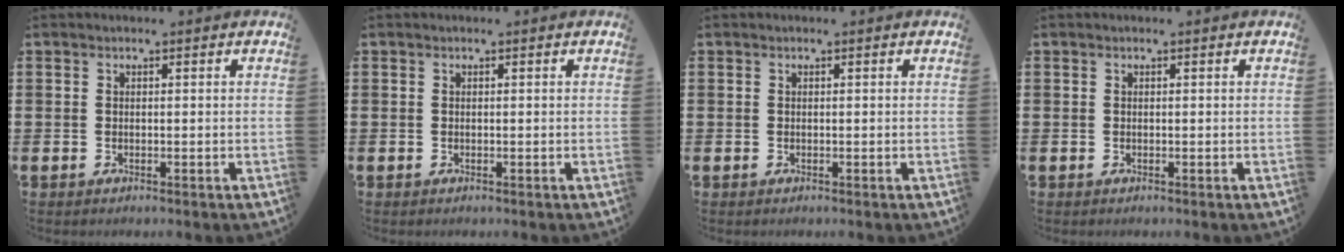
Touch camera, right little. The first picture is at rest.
{"total": 0.0}
{"total": 0.0}
{"total": 0.0}